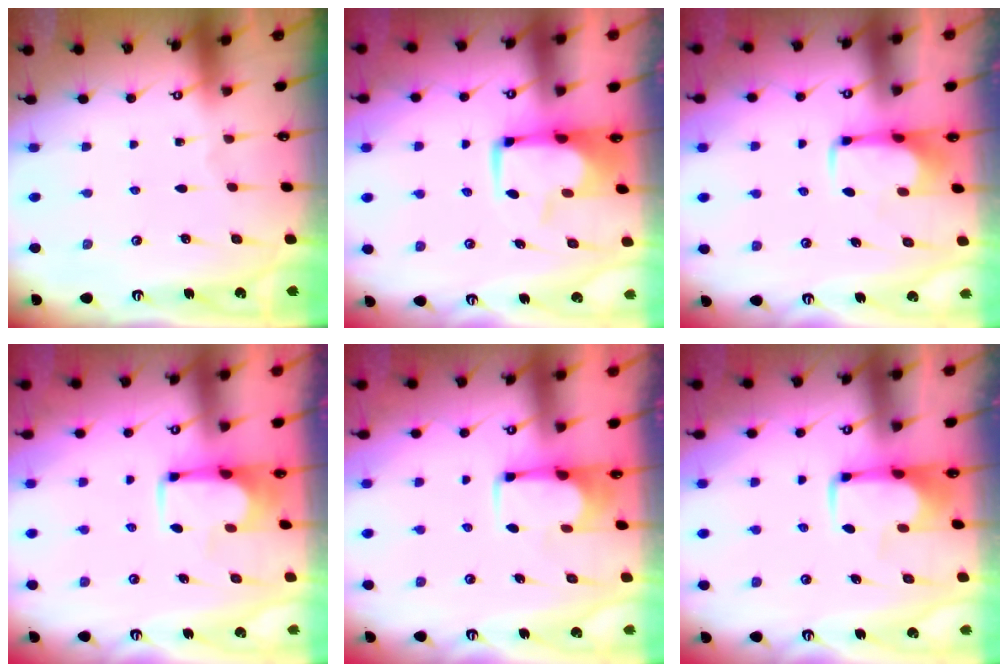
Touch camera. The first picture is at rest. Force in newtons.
{"total": 0.9, "press": 0.1, "slide": 0.9}
{"total": 1.4, "press": 1.3, "slide": 0.5}
{"total": 3.7, "press": 3.7, "slide": 0.3}
{"total": 1.8, "press": 1.7, "slide": 0.6}
{"total": 2.0, "press": 2.0, "slide": 0.4}